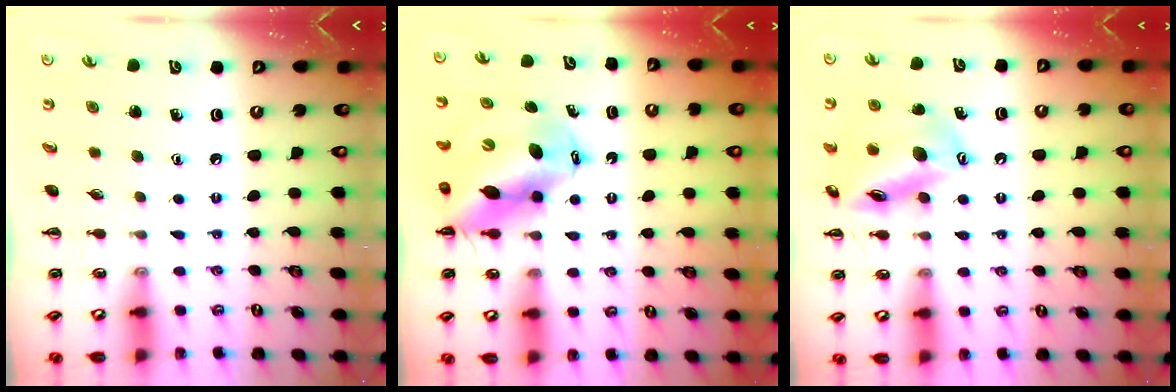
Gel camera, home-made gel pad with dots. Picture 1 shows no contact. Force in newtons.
{"total": 13.5, "press": 12.9, "slide": 3.7}
{"total": 16.0, "press": 15.8, "slide": 2.4}